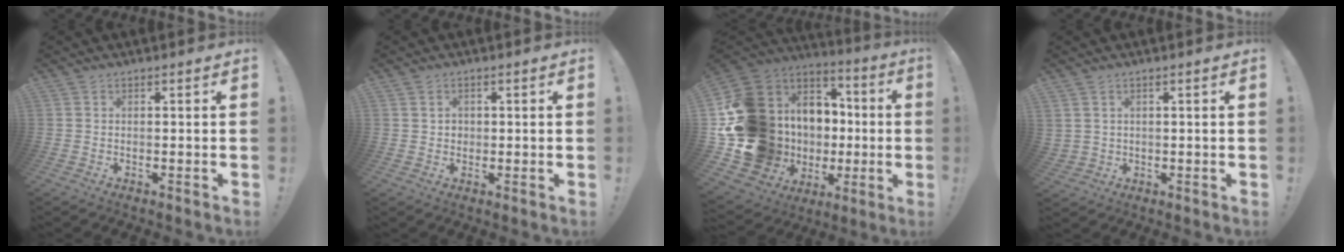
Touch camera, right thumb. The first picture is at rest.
{"total": 2.2, "force": [0.5, 2.0, 0.6], "torque": [-0.006, 0.001, 0.007]}
{"total": 21.3, "force": [-0.4, 17.4, 12.2], "torque": [-0.238, -0.040, 0.082]}
{"total": 2.6, "force": [1.5, 2.1, 0.6], "torque": [-0.009, -0.005, 0.030]}